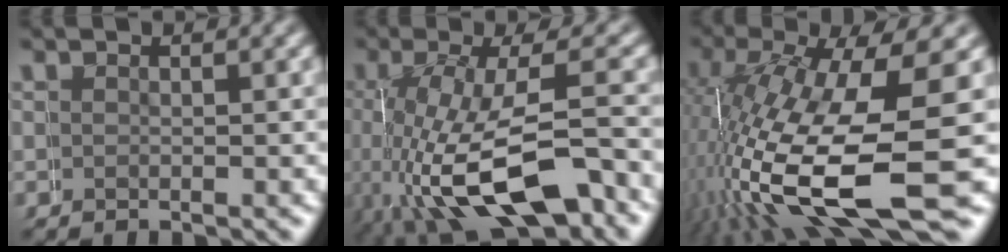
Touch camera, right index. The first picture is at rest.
{"total": 9.0, "force": [-3.1, 4.5, 7.1], "torque": [-0.163, -0.047, -0.016]}
{"total": 11.3, "force": [-2.6, 5.4, 9.5], "torque": [-0.198, -0.044, -0.012]}